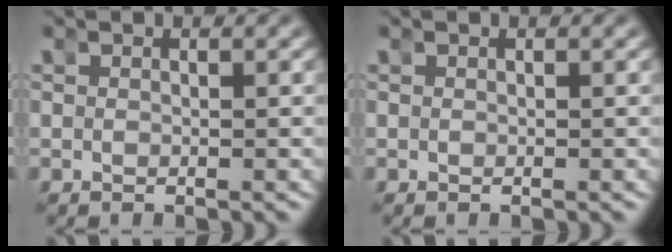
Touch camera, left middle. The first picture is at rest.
{"total": 0.0}